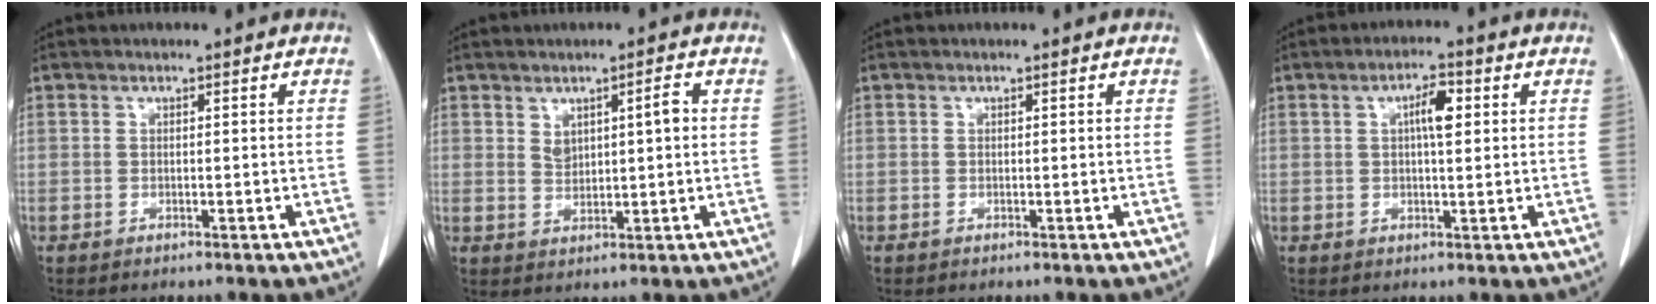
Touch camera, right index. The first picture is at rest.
{"total": 4.1, "force": [1.3, 1.4, 3.6], "torque": [-0.062, 0.007, 0.027]}
{"total": 0.0}
{"total": 4.2, "force": [1.1, 1.0, 3.9], "torque": [-0.070, 0.008, 0.016]}